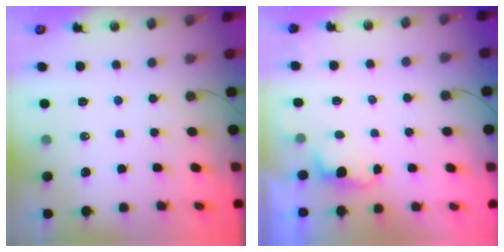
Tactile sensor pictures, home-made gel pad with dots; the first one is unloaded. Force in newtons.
{"total": 1.3, "press": 1.1, "slide": 0.8}